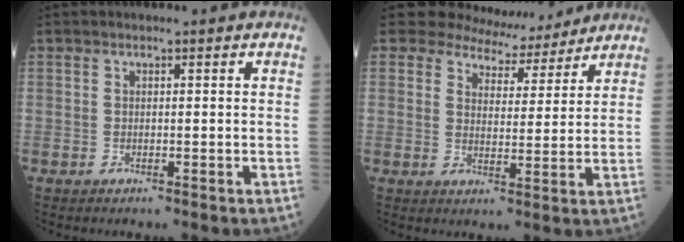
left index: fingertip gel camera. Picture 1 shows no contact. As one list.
[{"total": 8.2, "force": [7.7, 2.9, 0.5], "torque": [-0.009, 0.001, 0.104]}]